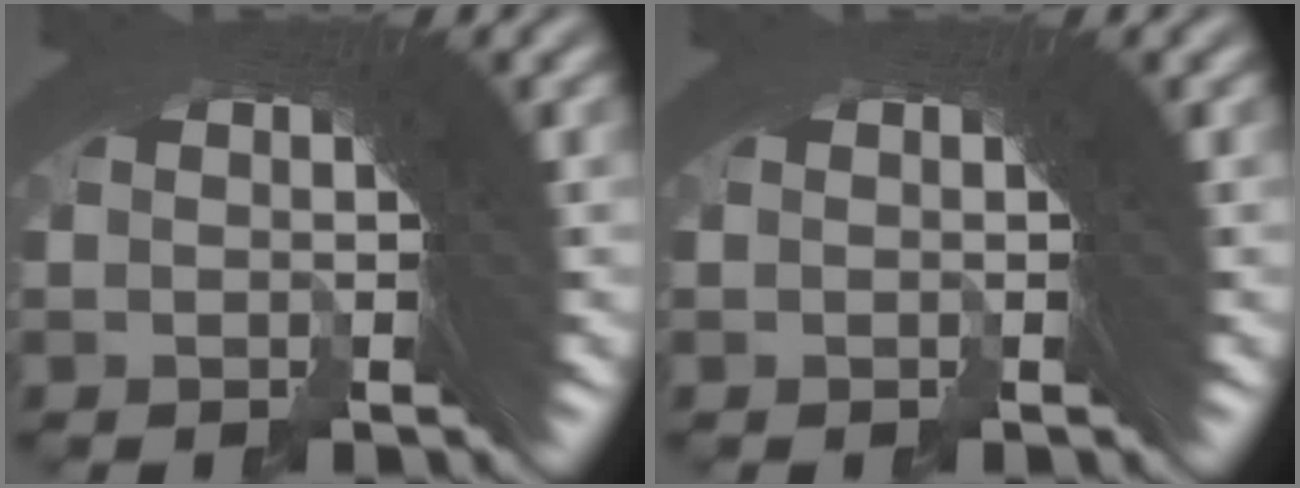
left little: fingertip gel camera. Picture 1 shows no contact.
{"total": 0.0}